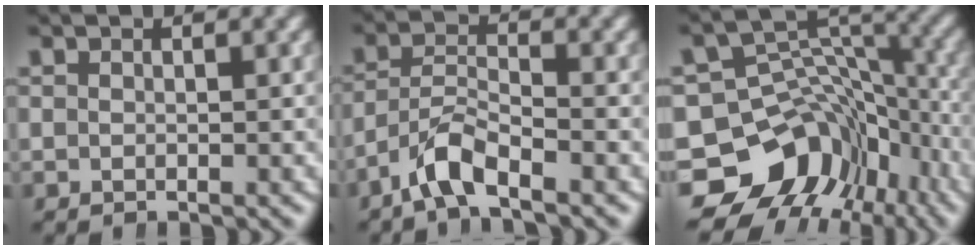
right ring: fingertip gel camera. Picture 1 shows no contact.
{"total": 4.0, "force": [-2.4, 2.0, 2.5], "torque": [-0.052, -0.013, -0.040]}
{"total": 15.9, "force": [-5.7, 12.5, 7.9], "torque": [-0.136, -0.052, -0.082]}